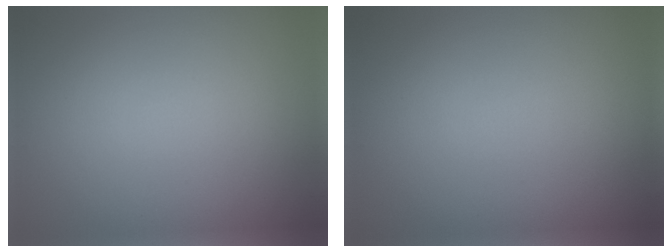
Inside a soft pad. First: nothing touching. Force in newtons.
{"total": 0.0}